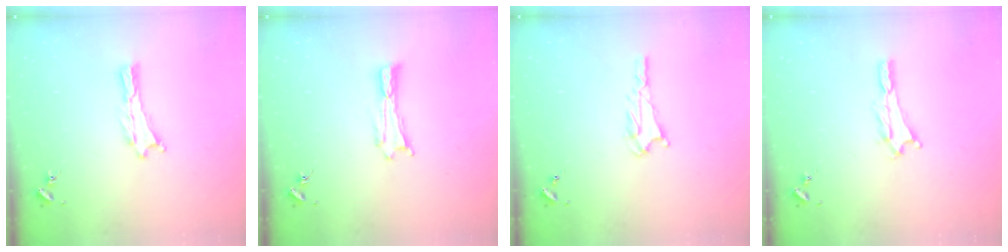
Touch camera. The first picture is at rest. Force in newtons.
{"total": 0.0}
{"total": 1.6, "press": 1.6, "slide": 0.1}
{"total": 0.7, "press": 0.7, "slide": 0.2}